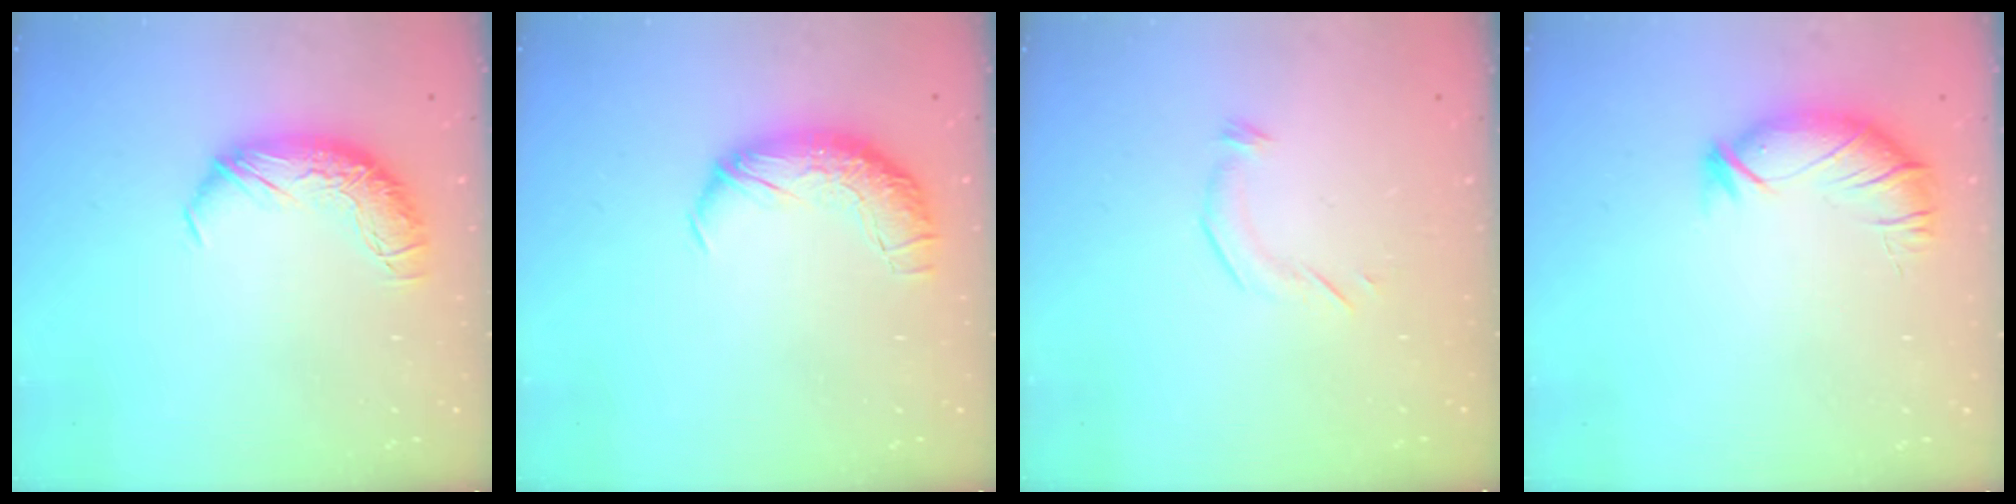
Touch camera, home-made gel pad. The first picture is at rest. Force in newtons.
{"total": 2.4, "press": 1.2, "slide": 2.1}
{"total": 5.4, "press": 5.4, "slide": 0.4}
{"total": 3.2, "press": 2.5, "slide": 1.9}